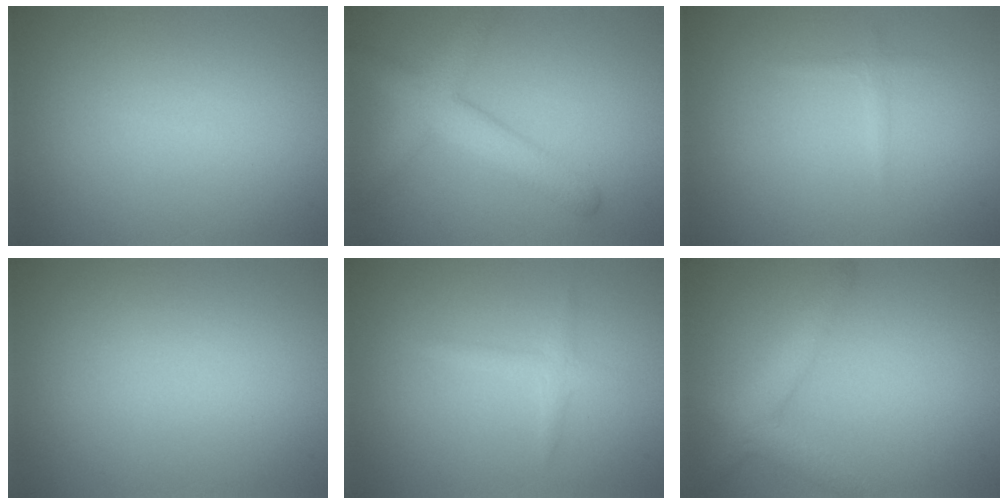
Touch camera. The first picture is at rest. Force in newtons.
{"total": 4.8, "press": 4.8, "slide": 0.3}
{"total": 0.7, "press": 0.7, "slide": 0.1}
{"total": 0.0}
{"total": 1.5, "press": 1.5, "slide": 0.0}
{"total": 2.2, "press": 2.2, "slide": 0.2}